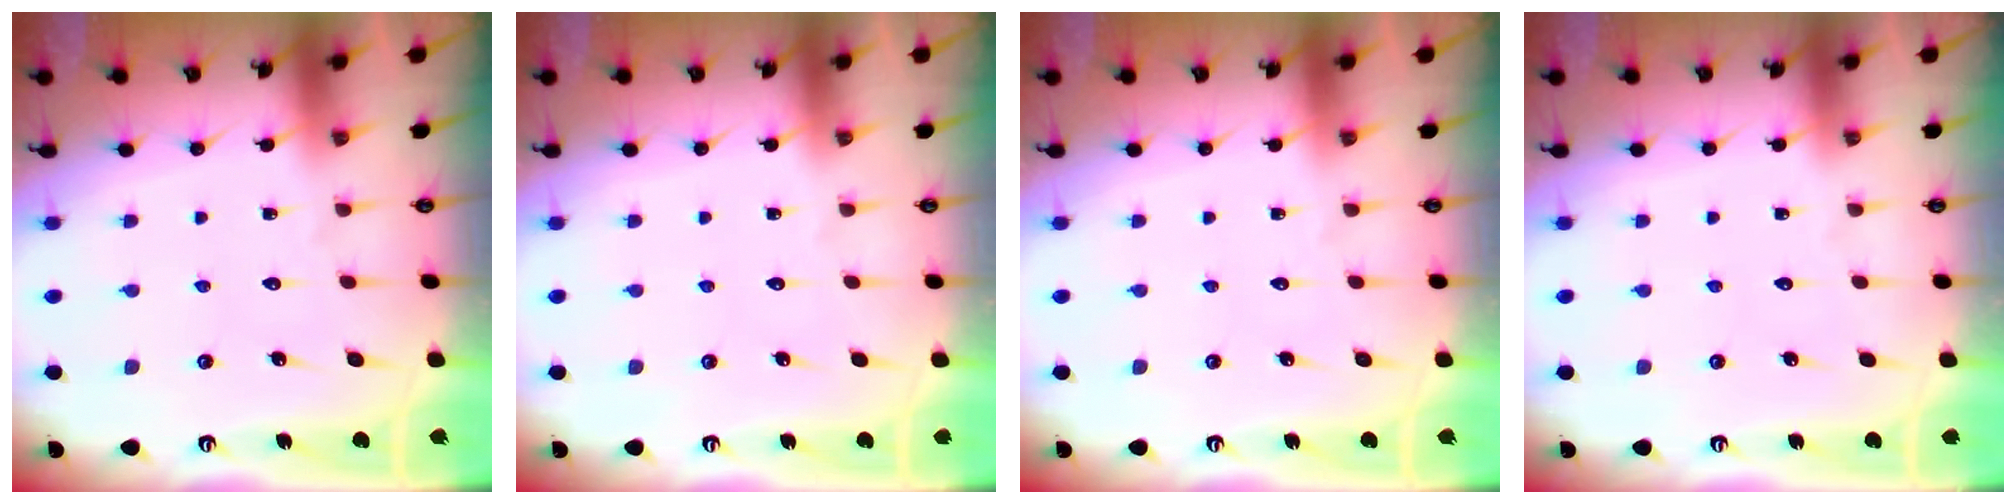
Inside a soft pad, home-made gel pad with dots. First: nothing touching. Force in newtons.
{"total": 0.0}
{"total": 0.0}
{"total": 0.0}